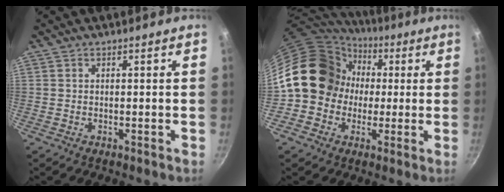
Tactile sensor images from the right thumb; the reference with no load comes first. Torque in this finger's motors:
{"motor_torque": [2.59, 2.42, 0.97, -0.98, 0.19]}